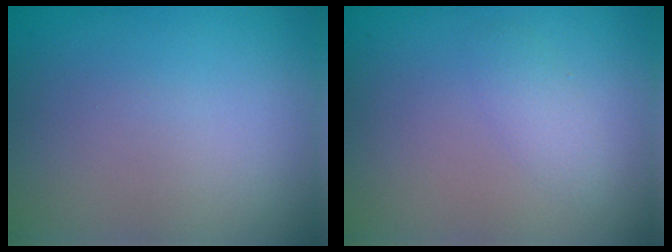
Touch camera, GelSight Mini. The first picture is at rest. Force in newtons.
{"total": 1.5, "press": 1.5, "slide": 0.1}